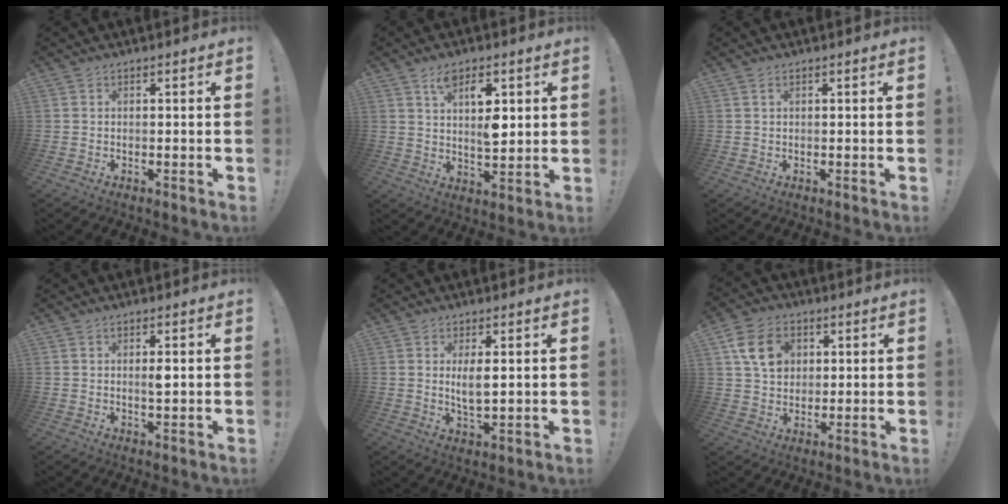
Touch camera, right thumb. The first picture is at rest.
{"total": 9.6, "force": [4.4, 4.6, 7.2], "torque": [-0.099, -0.020, 0.072]}
{"total": 1.0, "force": [0.4, 0.4, 0.9], "torque": [-0.022, 0.004, 0.008]}
{"total": 2.3, "force": [0.5, 0.6, 2.2], "torque": [-0.039, -0.002, 0.005]}
{"total": 5.3, "force": [1.3, 1.8, 4.8], "torque": [-0.081, -0.012, 0.018]}
{"total": 12.1, "force": [4.1, 9.3, 6.5], "torque": [-0.103, -0.002, 0.081]}